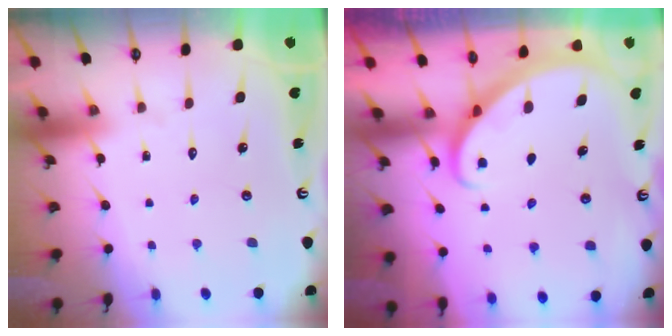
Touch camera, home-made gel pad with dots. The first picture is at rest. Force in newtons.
{"total": 2.8, "press": 2.8, "slide": 0.2}